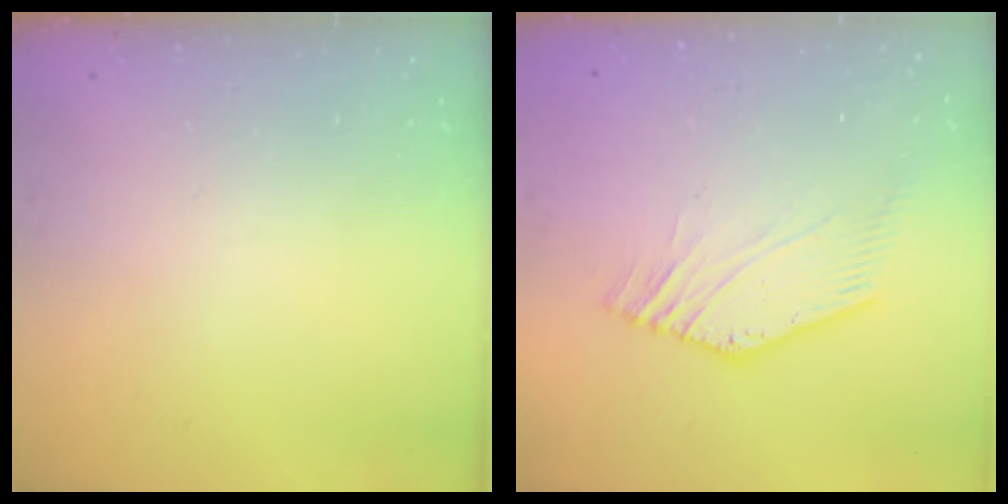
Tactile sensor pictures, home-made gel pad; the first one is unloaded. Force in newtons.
{"total": 2.7, "press": 2.5, "slide": 1.1}